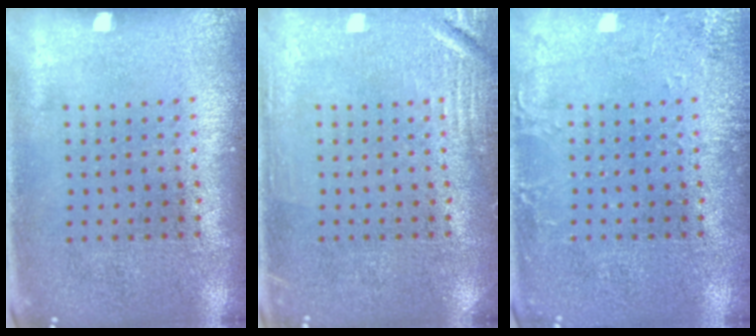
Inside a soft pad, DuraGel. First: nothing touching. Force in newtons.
{"total": 2.7, "press": 2.7, "slide": 0.4}
{"total": 2.2, "press": 2.2, "slide": 0.3}